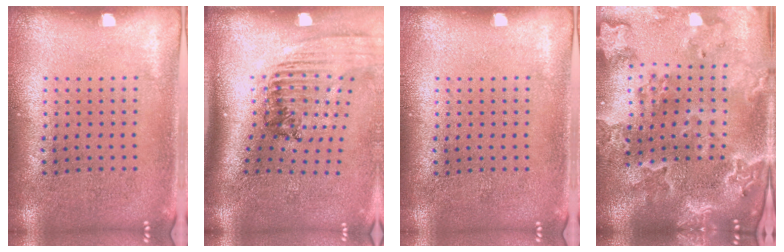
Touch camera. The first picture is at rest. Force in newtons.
{"total": 1.8, "press": 1.4, "slide": 1.2}
{"total": 0.0}
{"total": 3.5, "press": 3.2, "slide": 1.5}